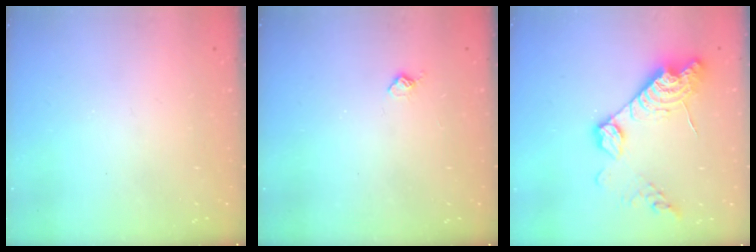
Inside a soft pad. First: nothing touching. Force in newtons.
{"total": 5.0, "press": 5.0, "slide": 0.8}
{"total": 16.6, "press": 16.5, "slide": 1.2}